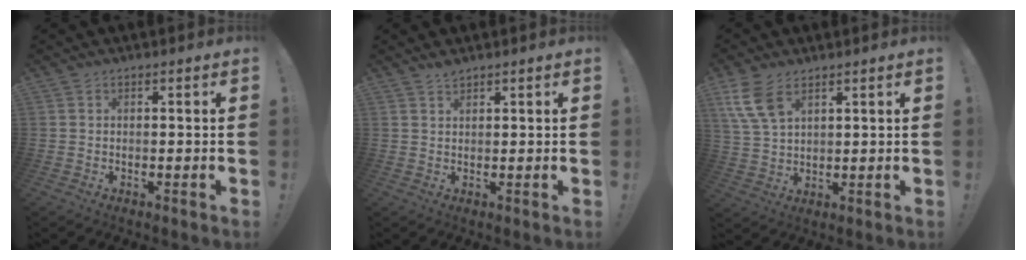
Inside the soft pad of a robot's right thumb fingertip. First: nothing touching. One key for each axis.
{"total": 1.7, "fx": 1.6, "fy": 0.3, "fz": 0.6, "tx": 0.002, "ty": -0.012, "tz": 0.027}
{"total": 8.7, "fx": 5.0, "fy": 4.5, "fz": 5.5, "tx": -0.117, "ty": -0.012, "tz": 0.101}